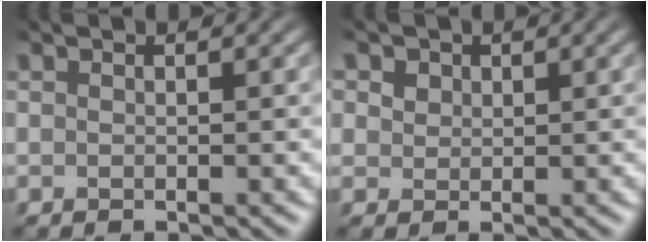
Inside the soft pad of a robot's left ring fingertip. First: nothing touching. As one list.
[{"total": 2.0, "force": [-0.7, -0.4, -1.8], "torque": [0.006, -0.016, 0.007]}]